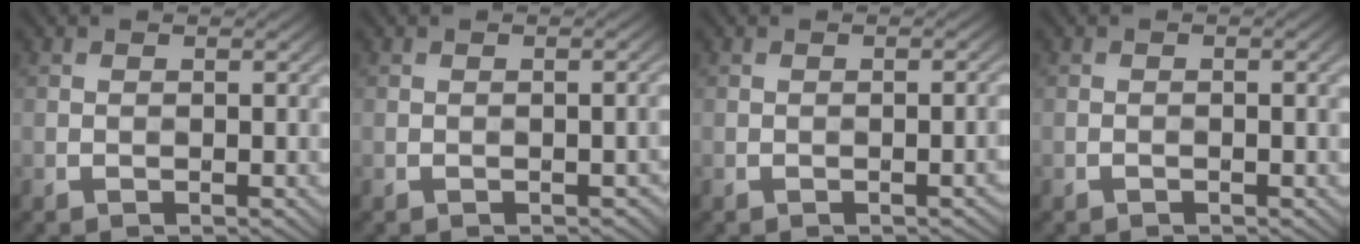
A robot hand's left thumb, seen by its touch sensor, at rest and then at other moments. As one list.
[{"total": 2.4, "force": [-2.0, 0.9, 0.9], "torque": [-0.011, 0.010, -0.016]}, {"total": 1.9, "force": [-1.3, 0.4, 1.2], "torque": [-0.011, 0.013, -0.015]}, {"total": 1.1, "force": [-0.2, 0.2, 1.0], "torque": [-0.003, 0.008, -0.005]}]